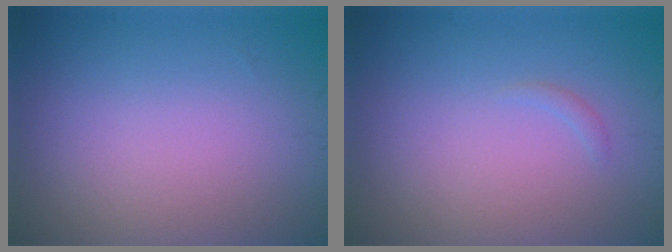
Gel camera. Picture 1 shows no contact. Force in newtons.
{"total": 0.5, "press": 0.5, "slide": 0.1}